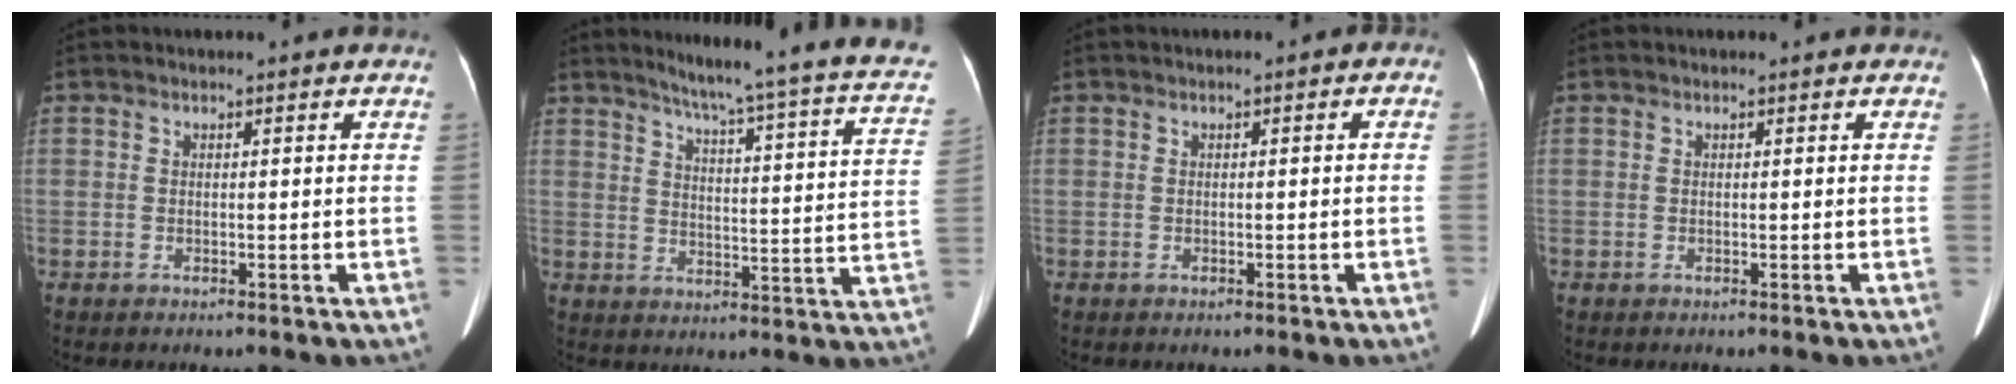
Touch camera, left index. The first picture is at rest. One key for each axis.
{"total": 21.9, "fx": 18.1, "fy": 0.2, "fz": 12.4, "tx": -0.171, "ty": -0.049, "tz": 0.212}
{"total": 0.6, "fx": -0.3, "fy": 0.3, "fz": 0.4, "tx": -0.001, "ty": 0.006, "tz": -0.007}
{"total": 0.0}